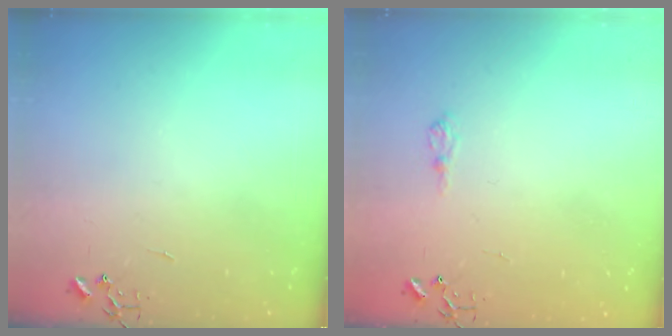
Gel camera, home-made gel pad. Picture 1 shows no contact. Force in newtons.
{"total": 6.5, "press": 6.5, "slide": 0.9}